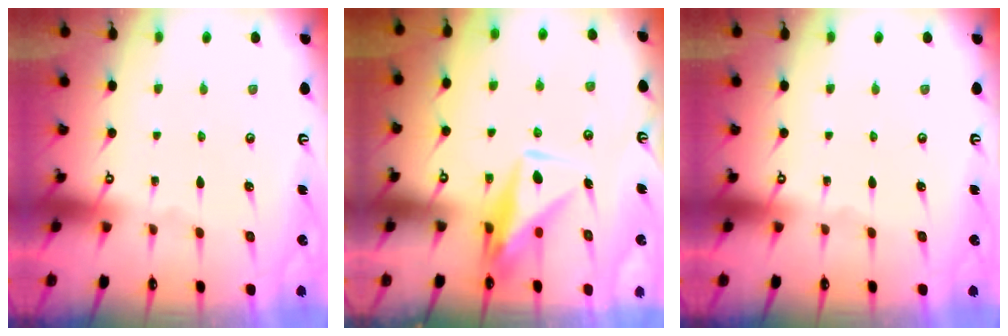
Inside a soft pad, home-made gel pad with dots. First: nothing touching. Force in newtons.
{"total": 10.8, "press": 10.8, "slide": 0.9}
{"total": 0.0}